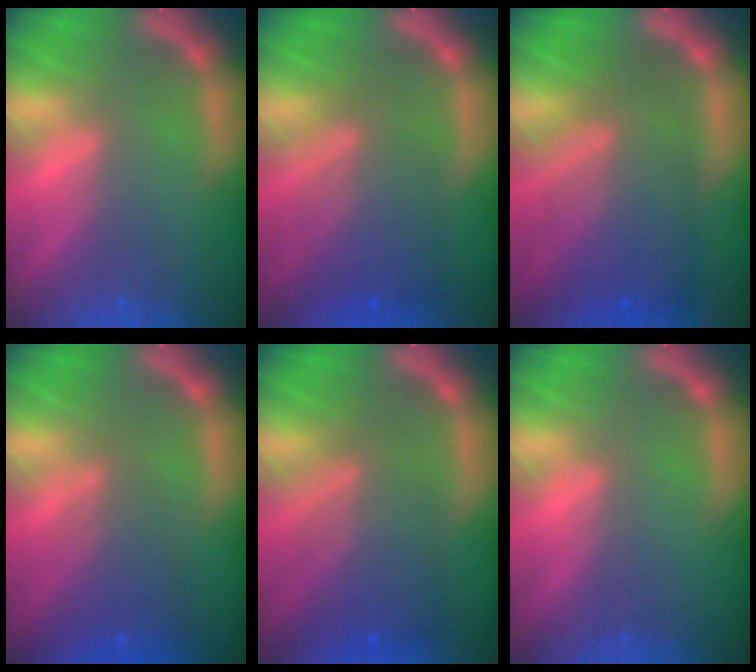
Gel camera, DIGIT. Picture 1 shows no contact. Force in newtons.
{"total": 6.1}
{"total": 8.1}
{"total": 4.1}
{"total": 6.6}
{"total": 0.0}